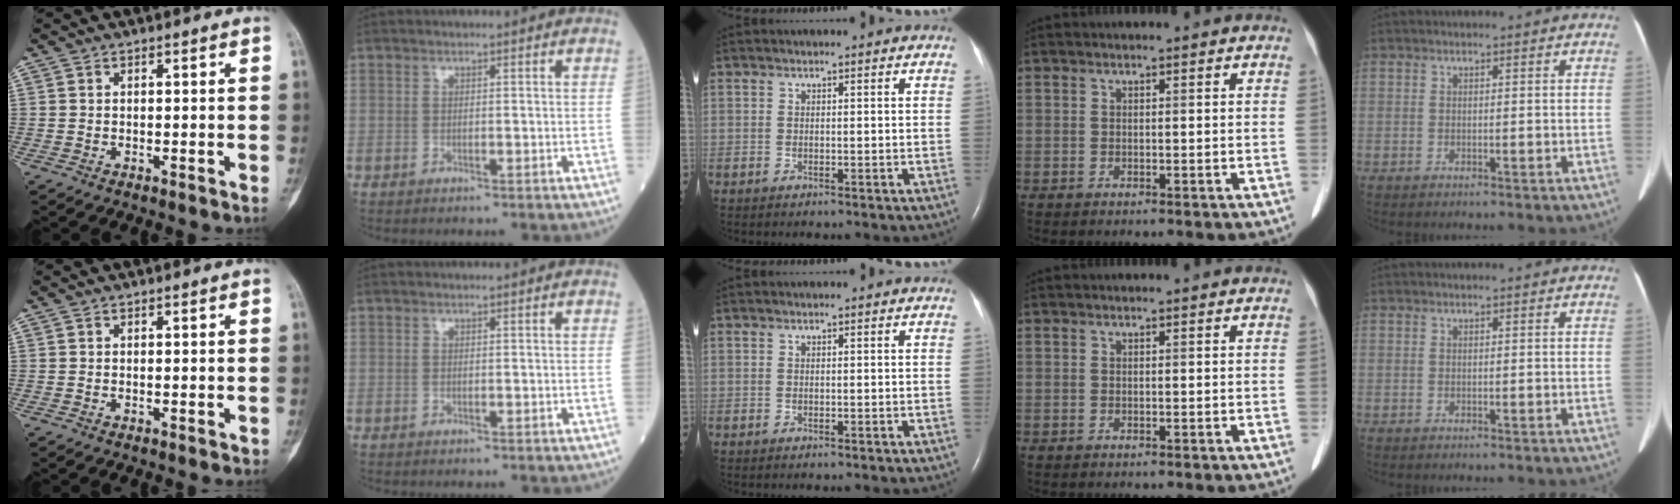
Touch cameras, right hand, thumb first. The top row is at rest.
{}